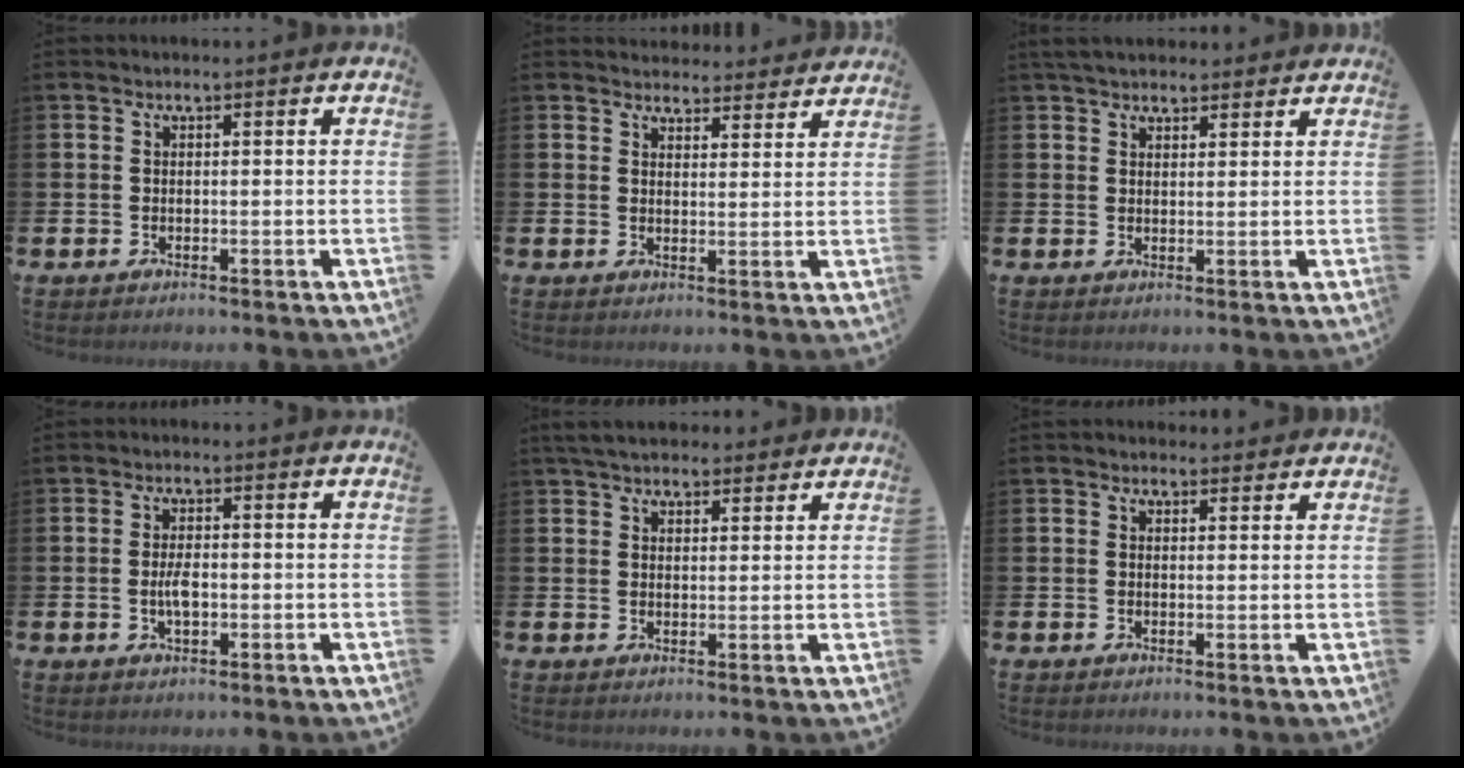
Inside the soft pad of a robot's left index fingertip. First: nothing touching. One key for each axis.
{"total": 3.8, "fx": 3.7, "fy": 1.0, "fz": -0.2, "tx": 0.003, "ty": -0.023, "tz": 0.066}
{"total": 3.6, "fx": 3.3, "fy": 1.2, "fz": 0.8, "tx": -0.024, "ty": -0.006, "tz": 0.064}
{"total": 2.8, "fx": -0.4, "fy": 1.3, "fz": 2.5, "tx": -0.037, "ty": -0.002, "tz": -0.009}
{"total": 4.4, "fx": 4.0, "fy": 1.4, "fz": 1.1, "tx": -0.032, "ty": -0.007, "tz": 0.076}
{"total": 1.3, "fx": 1.2, "fy": 0.5, "fz": 0.0, "tx": 0.014, "ty": -0.003, "tz": 0.019}